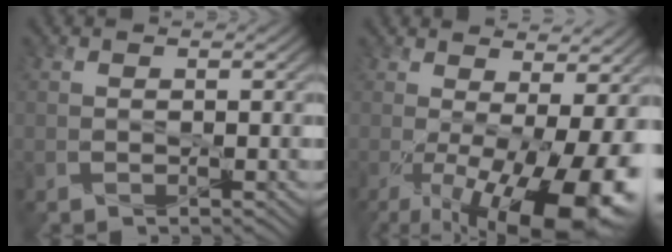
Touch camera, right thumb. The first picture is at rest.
{"total": 15.5, "force": [-3.8, 5.7, 13.9], "torque": [-0.200, -0.030, -0.036]}